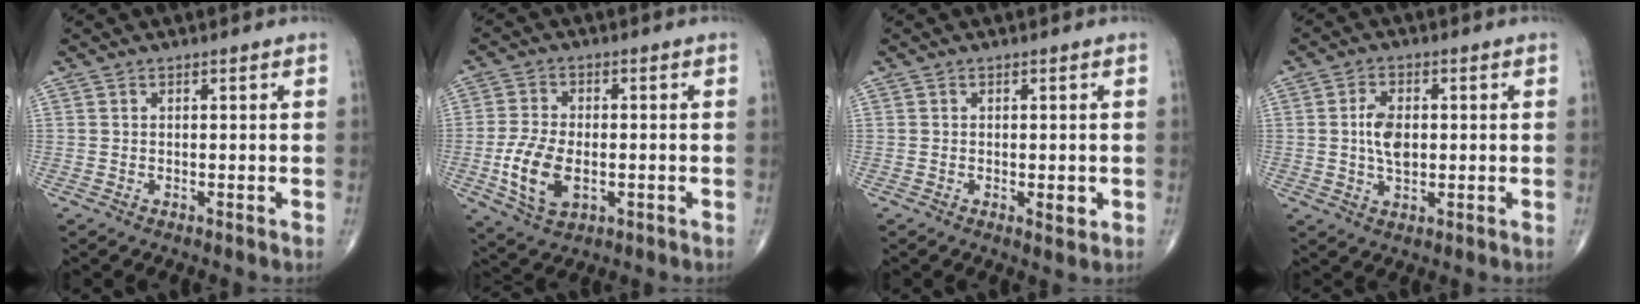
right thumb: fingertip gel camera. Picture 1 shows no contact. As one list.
[{"total": 9.6, "force": [-2.2, 5.4, 7.6], "torque": [-0.152, -0.002, -0.035]}, {"total": 2.1, "force": [-0.4, 0.9, 1.8], "torque": [-0.022, -0.004, -0.004]}, {"total": 5.9, "force": [0.3, 3.4, 4.8], "torque": [-0.083, 0.001, 0.004]}]